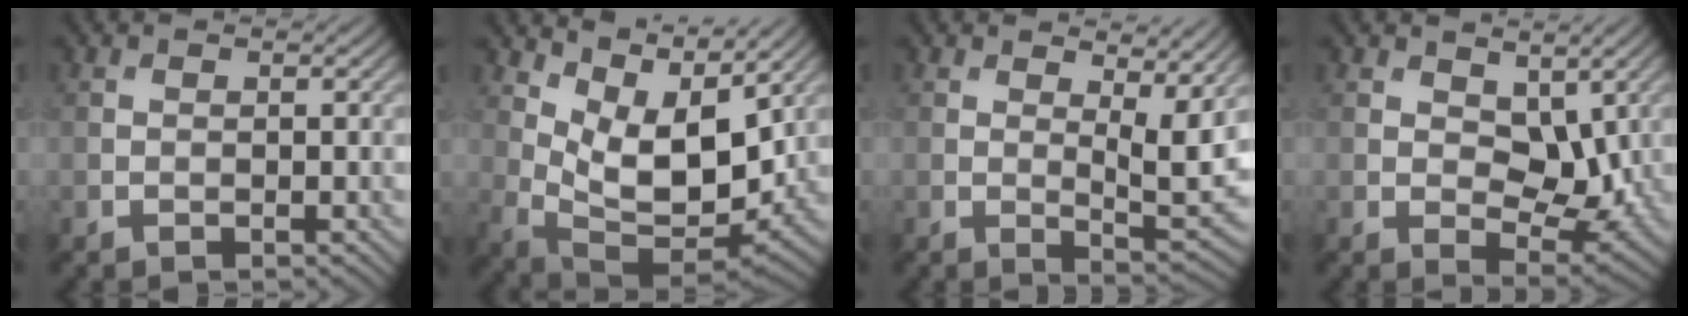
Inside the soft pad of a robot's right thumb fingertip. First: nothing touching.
{"total": 10.4, "force": [5.1, 4.8, 7.7], "torque": [-0.160, -0.008, 0.099]}
{"total": 6.8, "force": [2.9, 2.4, 5.7], "torque": [-0.092, -0.012, 0.051]}
{"total": 6.9, "force": [2.4, 4.2, 4.9], "torque": [-0.080, -0.011, 0.033]}